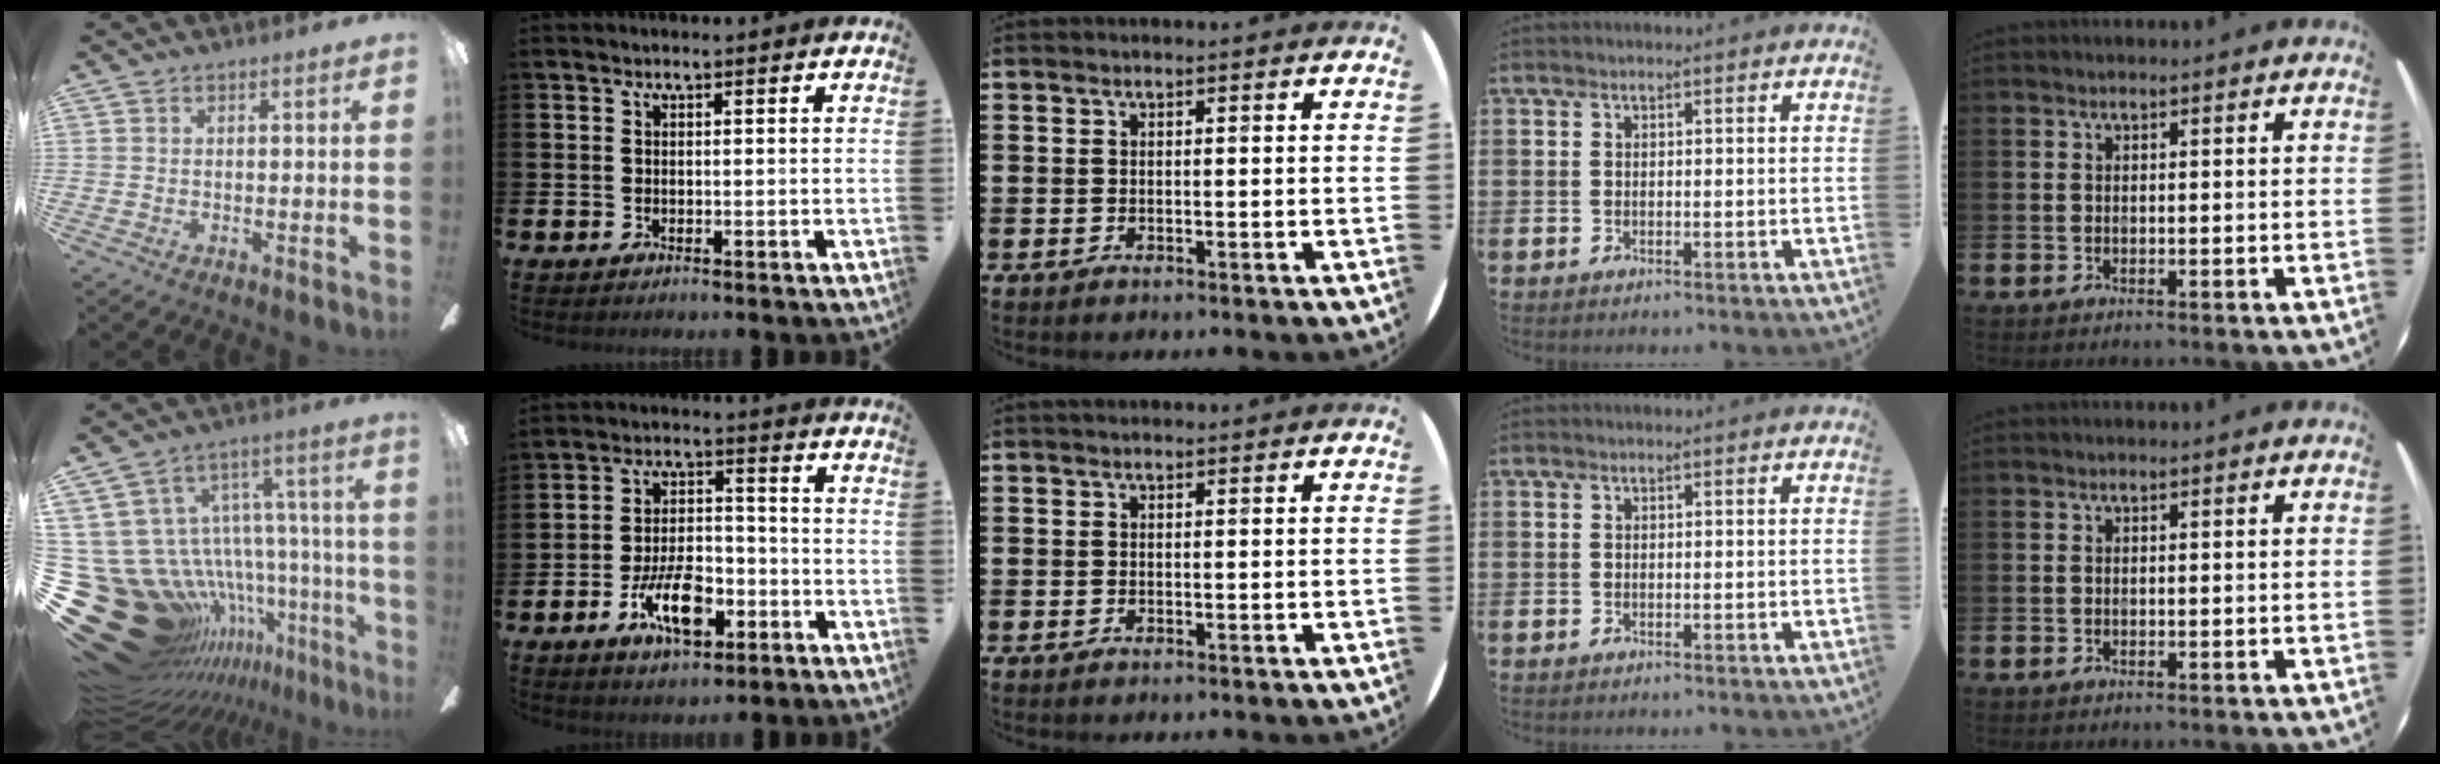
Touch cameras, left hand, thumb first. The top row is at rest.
{"thumb": {"total": 24.0, "force": [-11.2, 17.3, 12.2], "torque": [-0.200, 0.010, -0.100]}, "index": {"total": 8.9, "force": [-3.8, 4.3, 6.8], "torque": [-0.117, 0.004, -0.068]}}